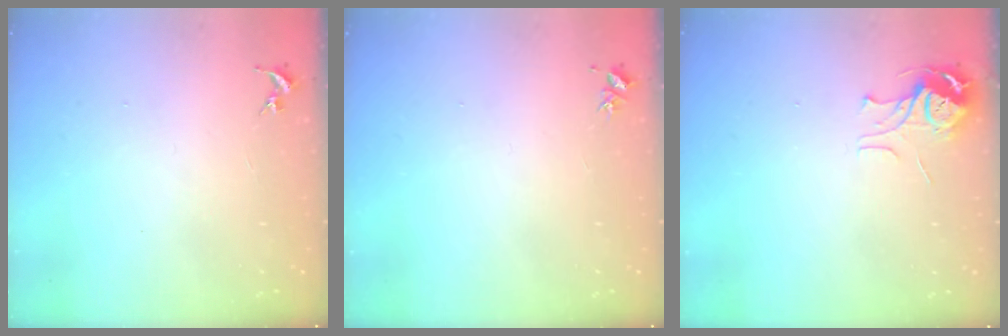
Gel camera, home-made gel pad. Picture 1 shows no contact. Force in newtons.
{"total": 3.0, "press": 3.0, "slide": 0.4}
{"total": 6.7, "press": 6.7, "slide": 0.6}